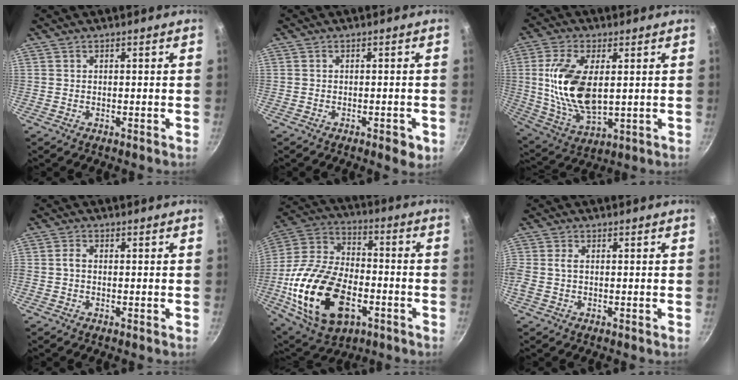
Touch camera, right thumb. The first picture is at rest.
{"total": 2.8, "force": [-1.3, 1.1, 2.2], "torque": [-0.026, 0.002, -0.016]}
{"total": 15.8, "force": [1.7, 7.9, 13.5], "torque": [-0.270, -0.014, 0.043]}
{"total": 1.7, "force": [-0.3, 1.0, 1.4], "torque": [-0.025, 0.002, -0.010]}
{"total": 25.4, "force": [-7.4, 15.1, 19.0], "torque": [-0.361, 0.021, -0.117]}
{"total": 2.7, "force": [-0.1, 1.4, 2.3], "torque": [-0.069, 0.001, -0.004]}